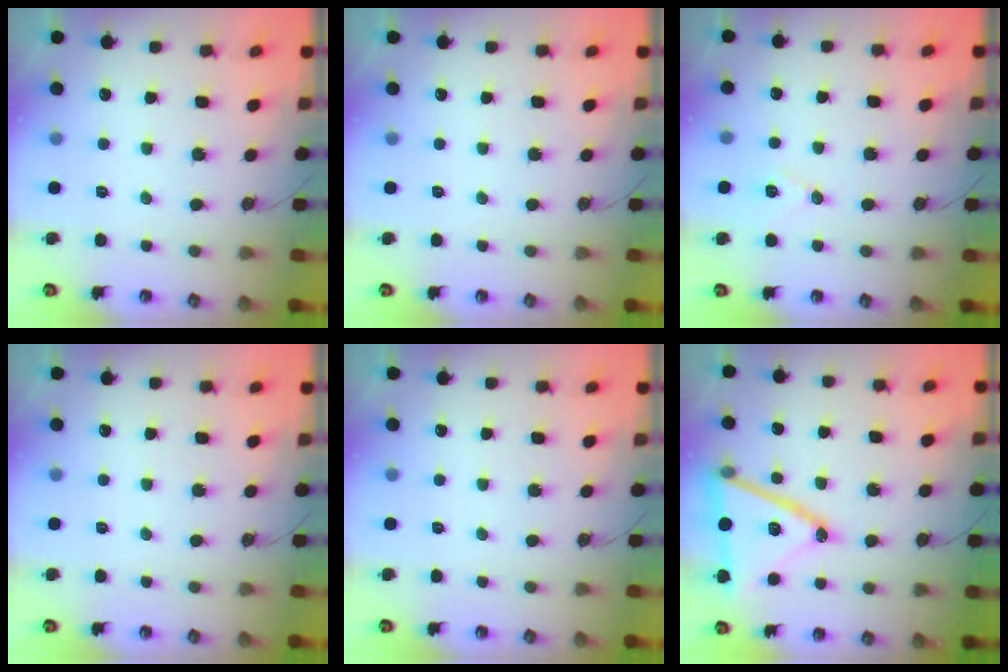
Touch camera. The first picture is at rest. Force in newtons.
{"total": 0.0}
{"total": 7.3, "press": 6.4, "slide": 3.5}
{"total": 0.0}
{"total": 0.0}
{"total": 21.7, "press": 21.5, "slide": 3.3}